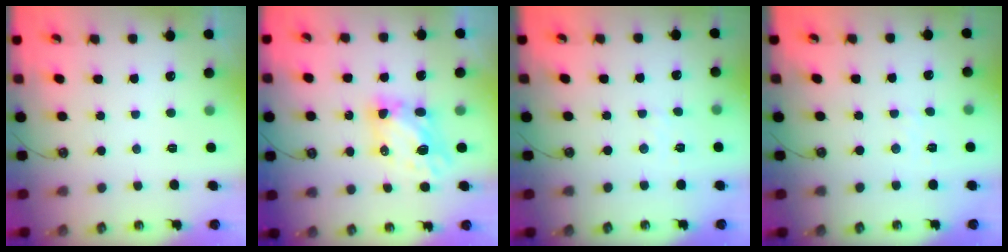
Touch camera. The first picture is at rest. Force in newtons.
{"total": 5.8, "press": 5.8, "slide": 0.4}
{"total": 3.0, "press": 3.0, "slide": 0.5}
{"total": 3.0, "press": 3.0, "slide": 0.5}